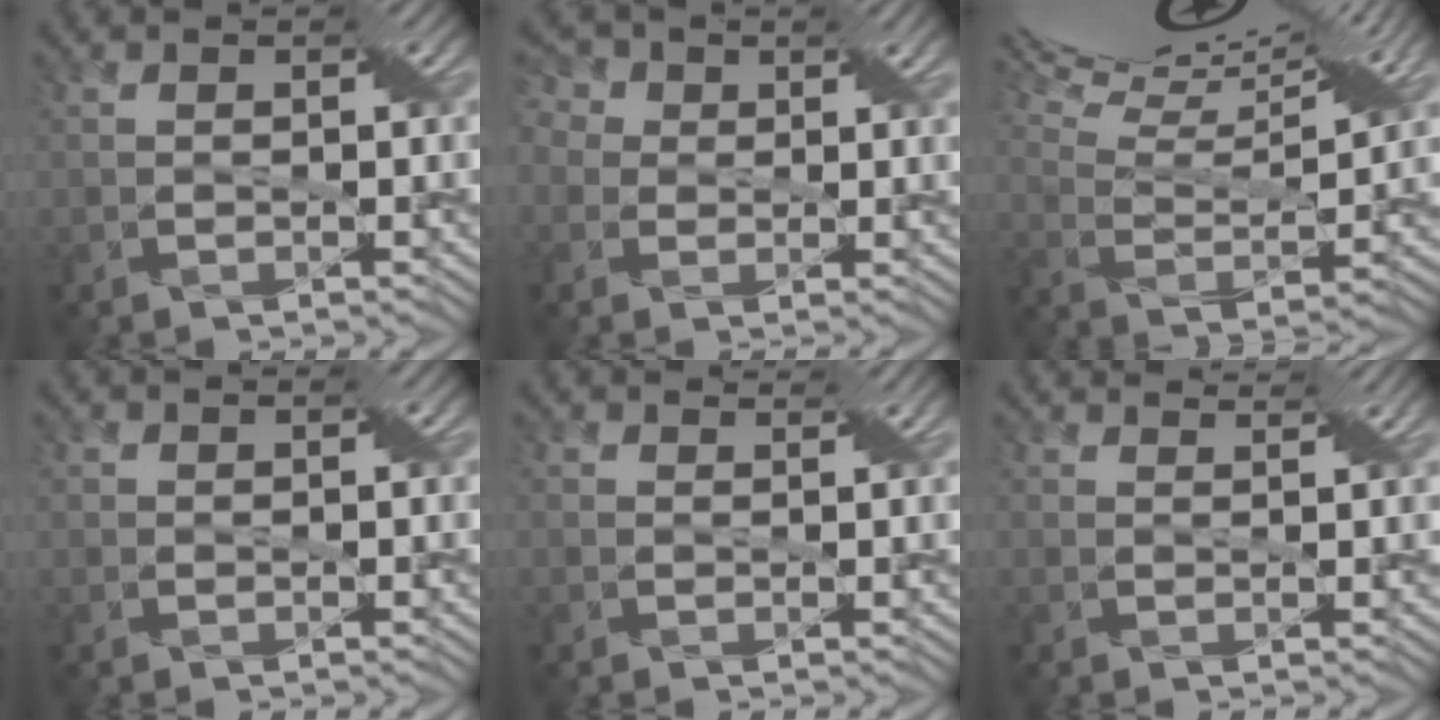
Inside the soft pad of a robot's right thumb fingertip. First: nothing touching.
{"total": 6.3, "force": [2.9, 4.5, 3.2], "torque": [-0.101, 0.026, 0.019]}
{"total": 16.5, "force": [13.7, 2.9, 8.7], "torque": [-0.209, 0.022, 0.205]}
{"total": 1.1, "force": [0.5, 0.9, 0.2], "torque": [0.000, 0.007, -0.004]}
{"total": 1.1, "force": [0.9, 0.3, 0.6], "torque": [-0.011, 0.006, 0.011]}
{"total": 2.5, "force": [2.4, -0.1, 0.7], "torque": [-0.022, 0.006, 0.031]}